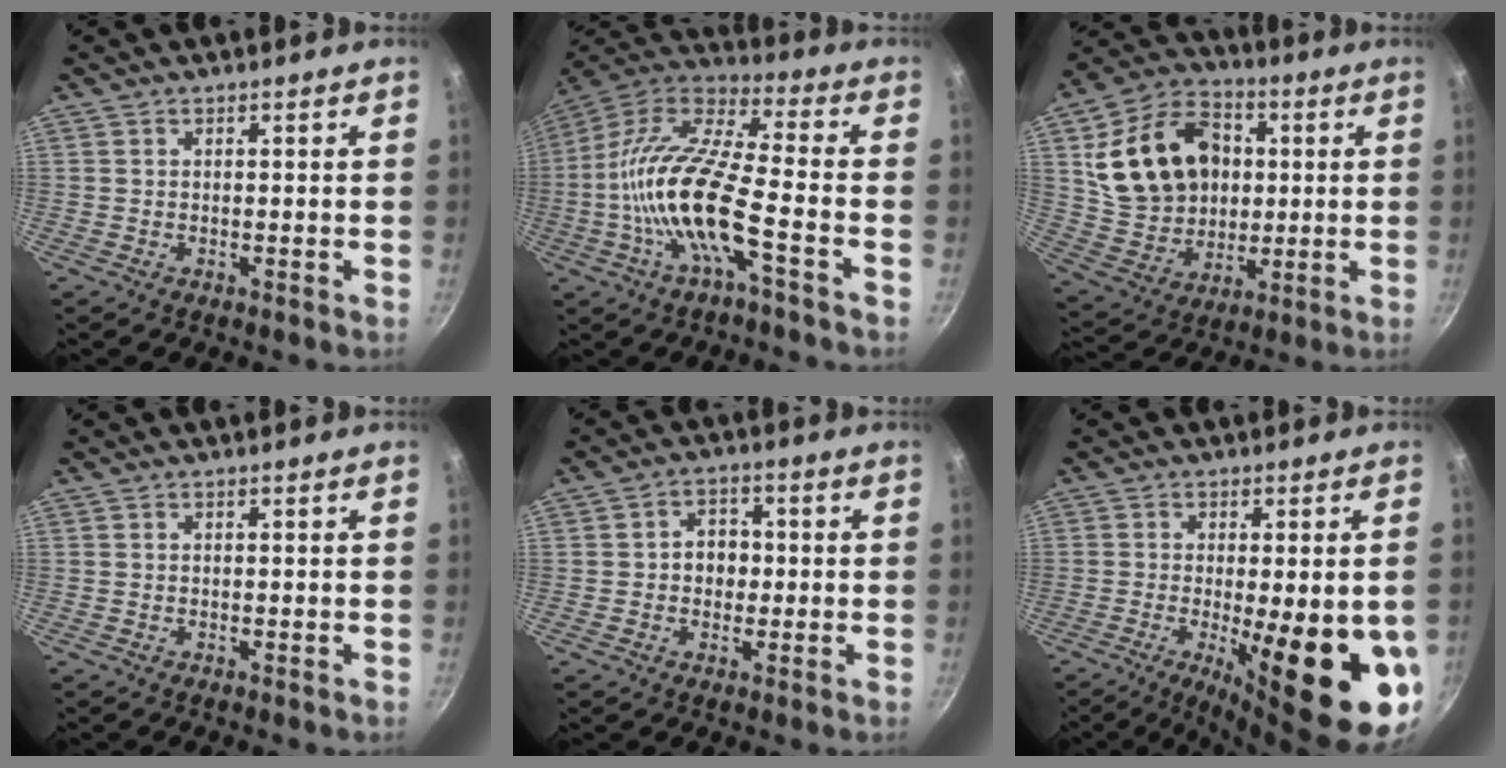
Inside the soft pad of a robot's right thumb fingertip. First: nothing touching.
{"total": 18.1, "force": [-5.2, 5.1, 16.6], "torque": [-0.318, 0.042, -0.115]}
{"total": 20.9, "force": [3.6, 15.9, 13.1], "torque": [-0.205, 0.010, 0.071]}
{"total": 0.0}
{"total": 5.2, "force": [-0.2, 4.3, 3.0], "torque": [-0.015, 0.010, -0.007]}
{"total": 21.3, "force": [-4.4, 6.1, 19.9], "torque": [-0.249, -0.020, -0.049]}